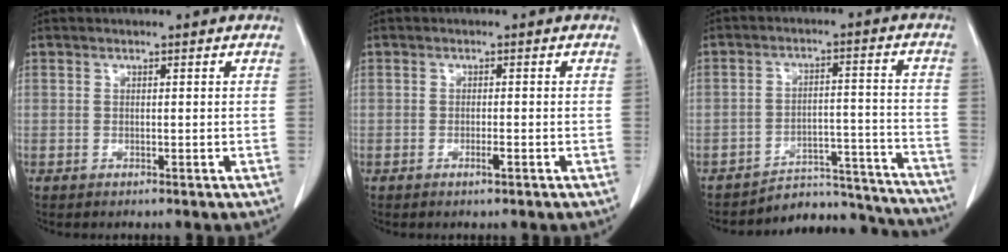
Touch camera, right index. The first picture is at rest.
{"total": 1.2, "force": [-0.6, 0.1, 1.0], "torque": [-0.018, -0.001, -0.010]}
{"total": 15.0, "force": [-14.8, 2.8, 0.2], "torque": [0.023, 0.060, -0.192]}